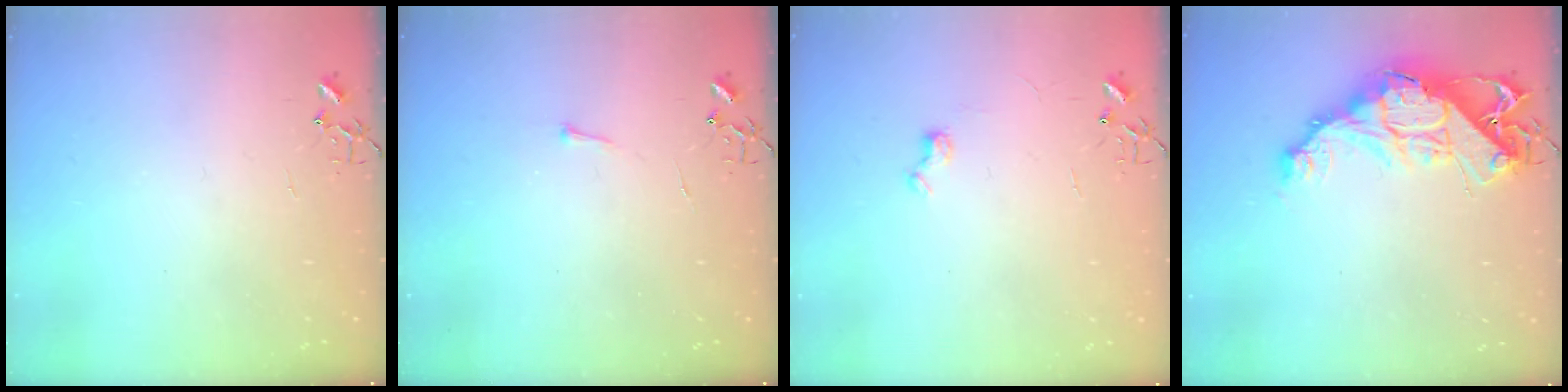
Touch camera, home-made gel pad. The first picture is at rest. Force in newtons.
{"total": 2.9, "press": 2.9, "slide": 0.4}
{"total": 5.6, "press": 5.5, "slide": 0.7}
{"total": 17.0, "press": 17.0, "slide": 1.2}